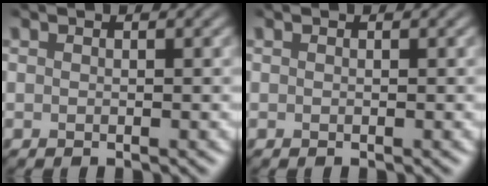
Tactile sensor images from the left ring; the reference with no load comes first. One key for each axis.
{"total": 0.0}